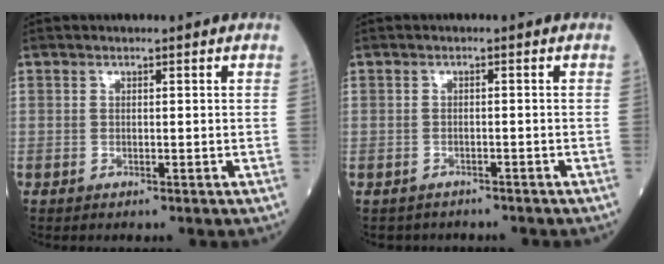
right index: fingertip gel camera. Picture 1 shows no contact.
{"total": 5.3, "force": [-4.4, 2.8, 0.9], "torque": [-0.024, 0.009, -0.057]}